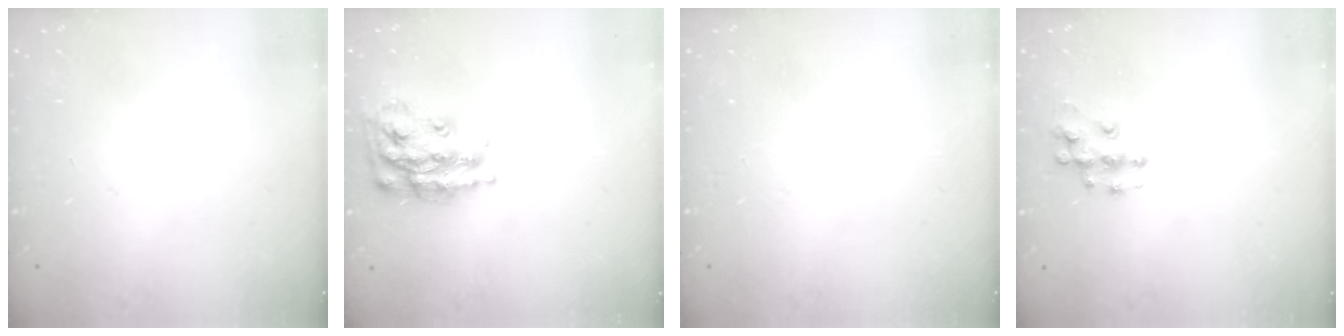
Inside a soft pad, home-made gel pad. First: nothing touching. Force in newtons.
{"total": 17.9, "press": 17.8, "slide": 1.1}
{"total": 0.0}
{"total": 7.5, "press": 7.5, "slide": 0.4}